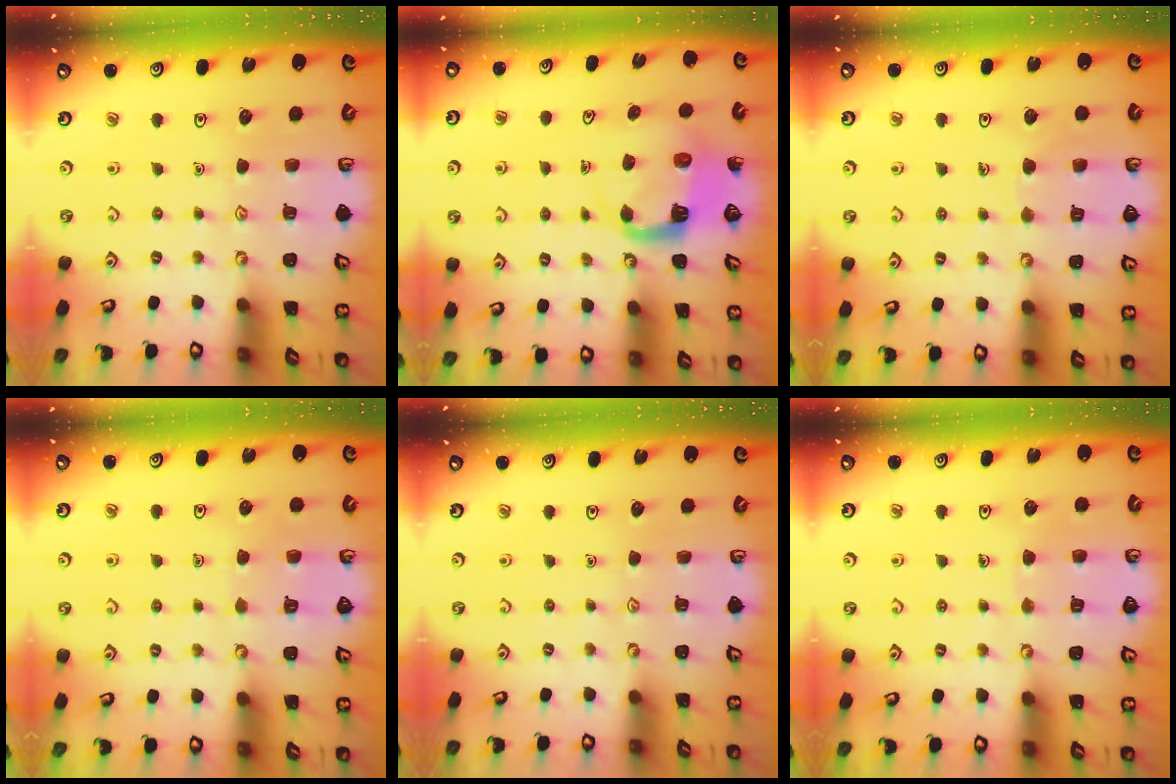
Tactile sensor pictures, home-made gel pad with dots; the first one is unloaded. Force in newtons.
{"total": 5.0, "press": 4.9, "slide": 0.5}
{"total": 5.9, "press": 5.9, "slide": 0.5}
{"total": 3.9, "press": 3.9, "slide": 0.3}
{"total": 0.0}
{"total": 5.3, "press": 5.2, "slide": 0.4}